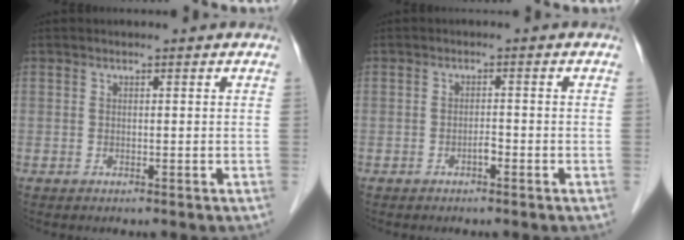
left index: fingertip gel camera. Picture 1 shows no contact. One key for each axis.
{"total": 1.1, "fx": -0.8, "fy": 0.3, "fz": 0.8, "tx": -0.013, "ty": 0.002, "tz": -0.013}